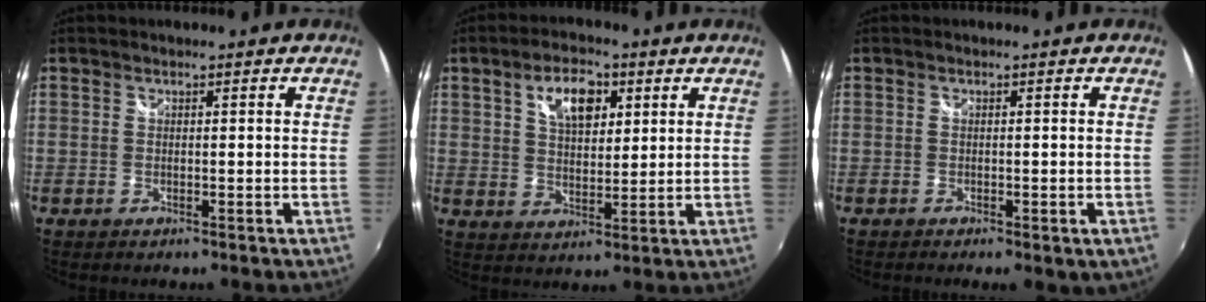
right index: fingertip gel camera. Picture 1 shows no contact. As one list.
[{"total": 8.5, "force": [3.7, 4.4, 6.2], "torque": [-0.105, 0.019, 0.065]}, {"total": 3.3, "force": [-1.8, 1.0, 2.6], "torque": [-0.040, -0.016, -0.020]}]